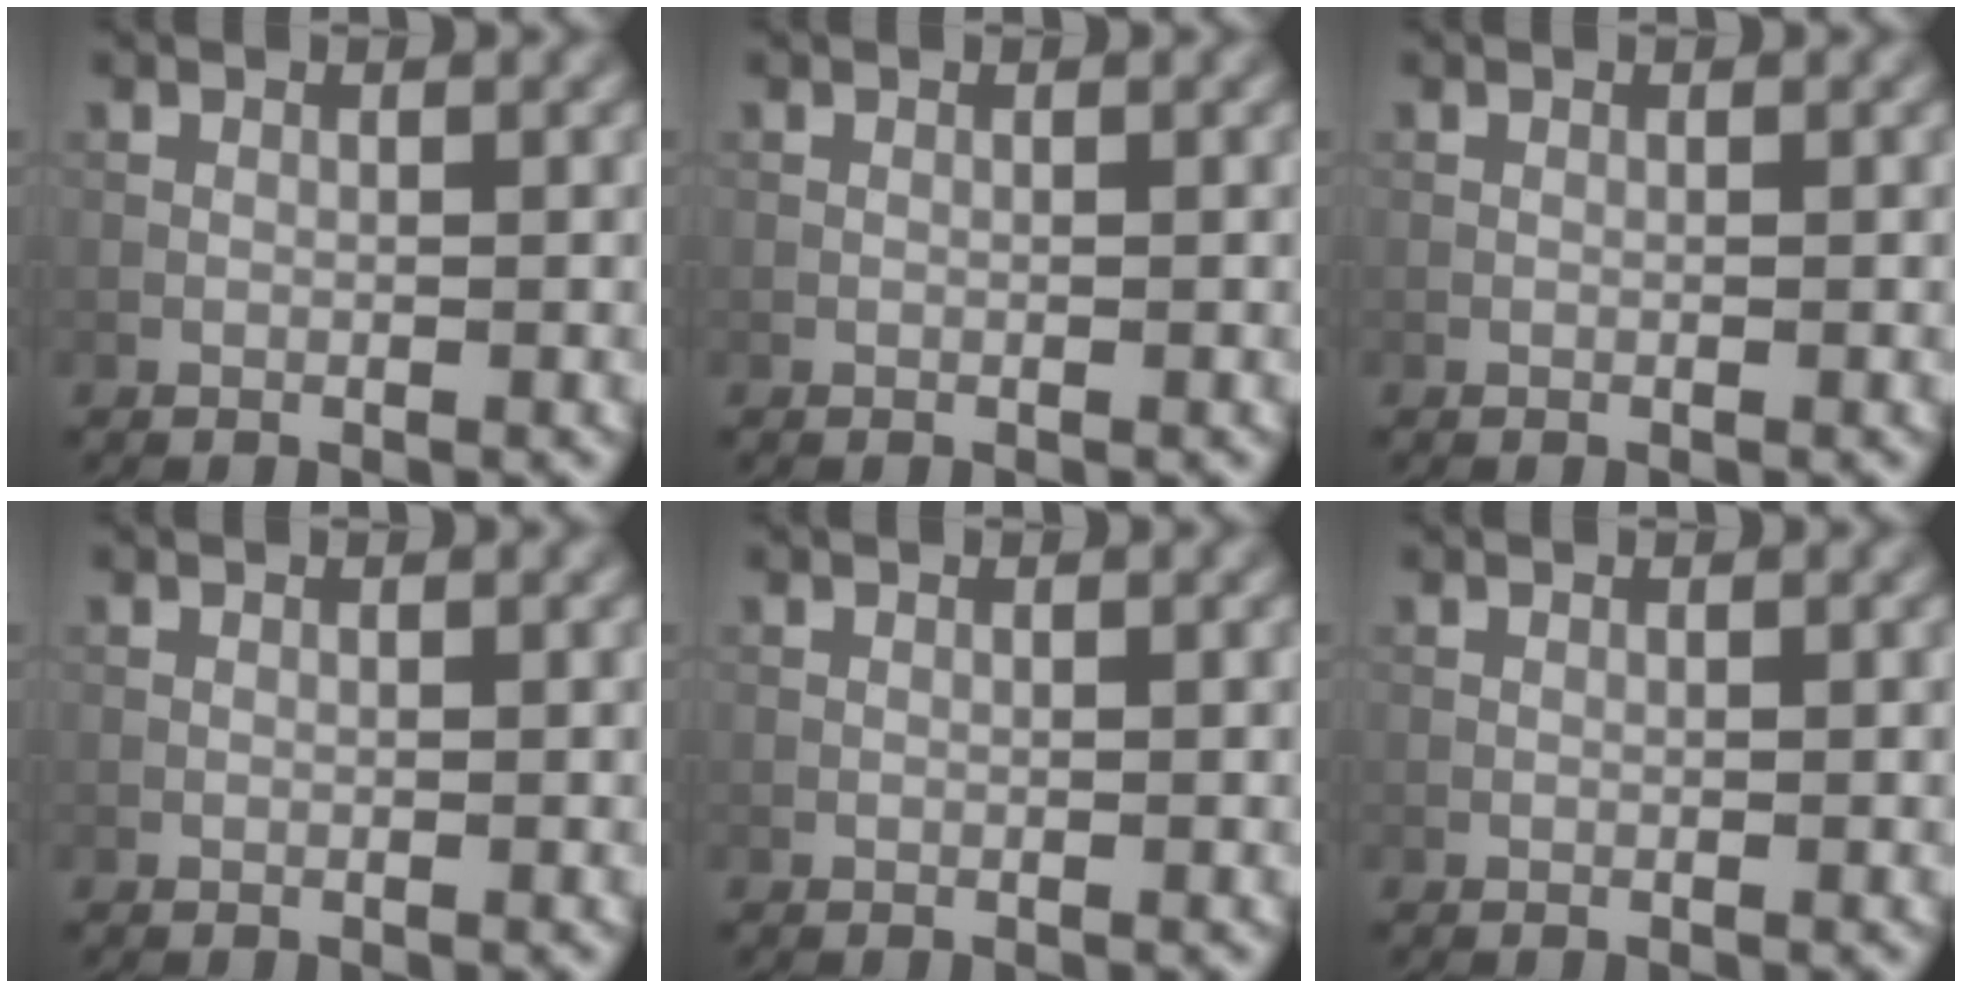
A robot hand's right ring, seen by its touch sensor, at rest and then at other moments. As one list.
[{"total": 0.0}, {"total": 0.0}, {"total": 0.0}, {"total": 0.0}, {"total": 0.0}]